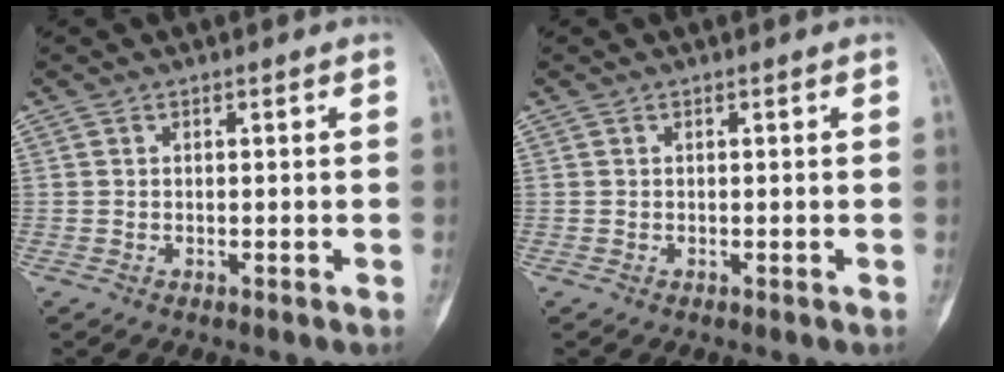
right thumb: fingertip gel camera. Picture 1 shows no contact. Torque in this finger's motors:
{"motor_torque": [0.12, -0.07, 0.15, 0.02, 0.06]}